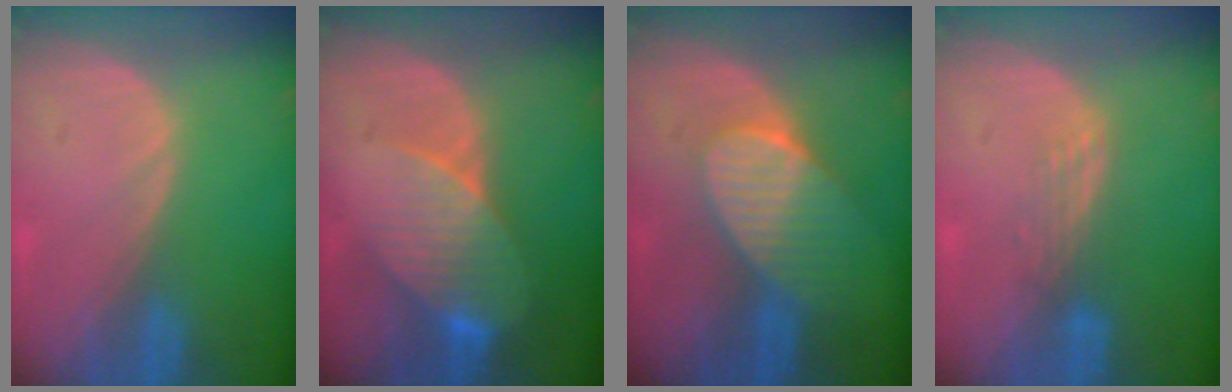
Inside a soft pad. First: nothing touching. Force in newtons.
{"total": 8.2, "press": 7.3, "slide": 3.7}
{"total": 7.3, "press": 6.8, "slide": 2.7}
{"total": 3.0, "press": 2.5, "slide": 1.7}